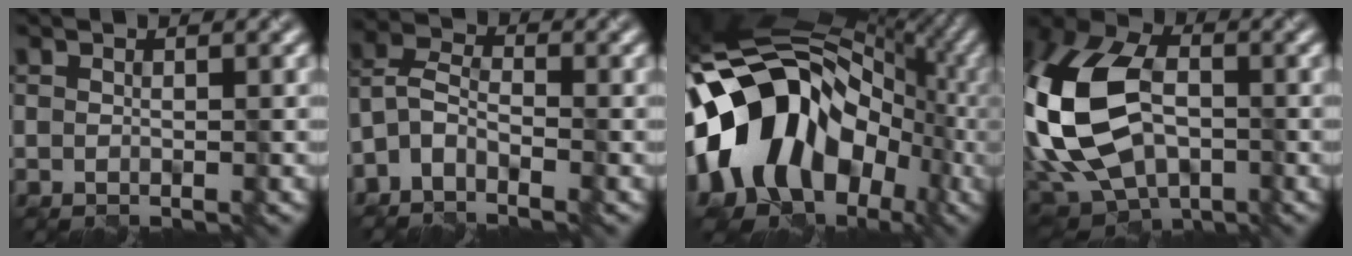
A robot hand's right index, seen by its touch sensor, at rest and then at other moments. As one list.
[{"total": 3.5, "force": [-2.3, 1.6, 2.1], "torque": [-0.047, 0.008, -0.059]}, {"total": 17.6, "force": [-3.3, 12.3, 12.2], "torque": [-0.188, 0.015, -0.066]}, {"total": 15.2, "force": [-0.9, 10.4, 11.0], "torque": [-0.267, -0.003, -0.035]}]